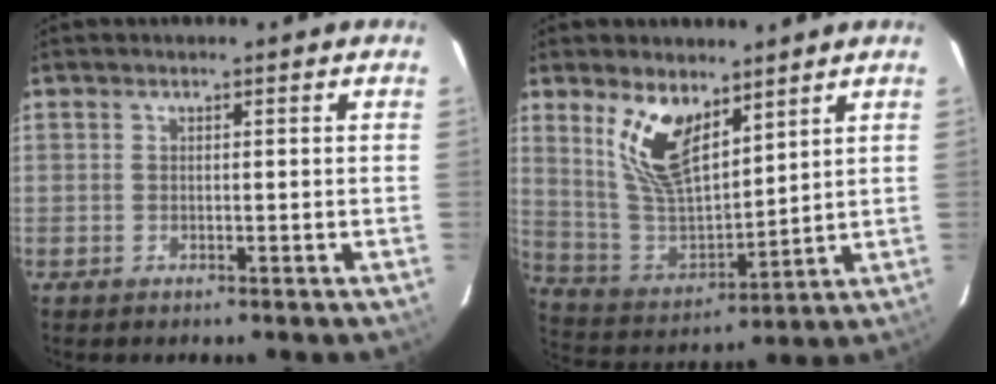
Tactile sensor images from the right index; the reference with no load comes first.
{"total": 13.7, "force": [8.0, 6.1, 9.2], "torque": [-0.182, -0.002, 0.171]}